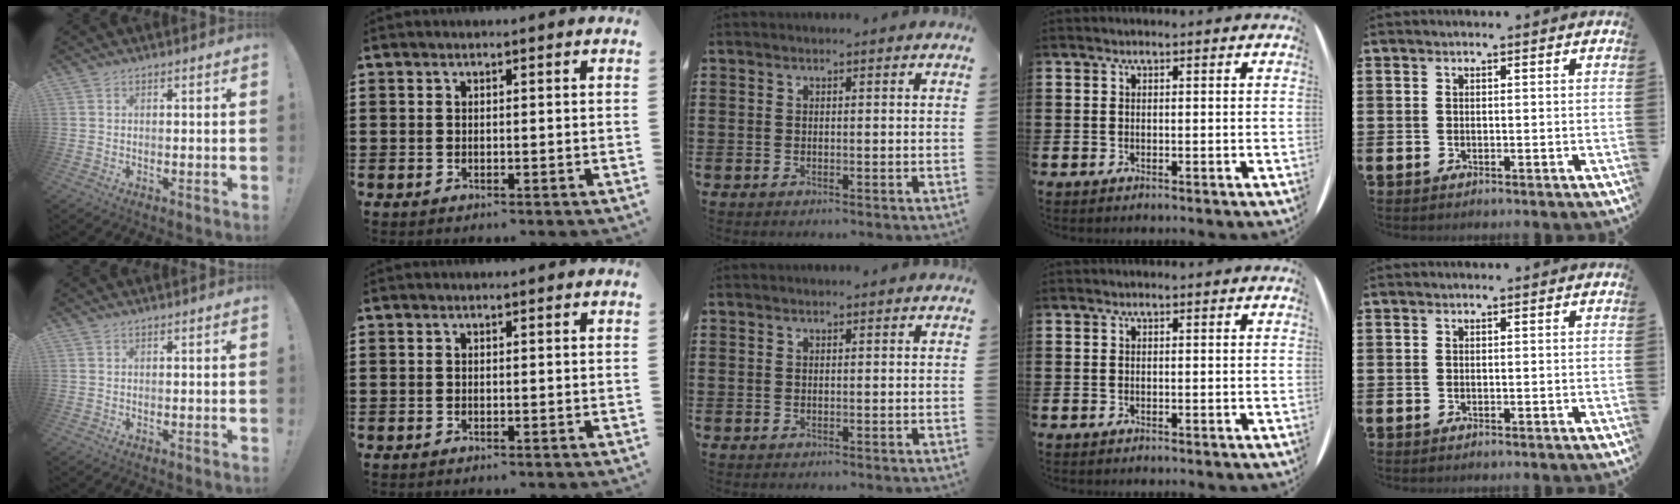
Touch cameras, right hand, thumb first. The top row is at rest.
{}